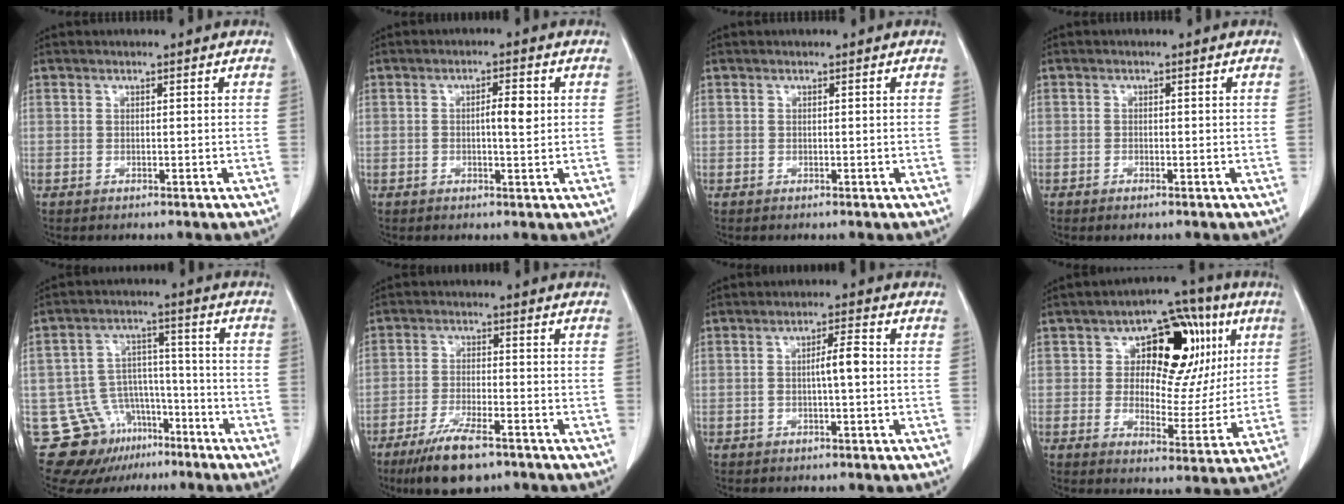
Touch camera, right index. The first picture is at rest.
{"total": 3.3, "force": [0.3, 0.7, 3.2], "torque": [-0.052, 0.001, 0.002]}
{"total": 0.0}
{"total": 0.9, "force": [-0.6, 0.3, 0.6], "torque": [-0.010, -0.001, -0.006]}
{"total": 12.6, "force": [-8.3, 8.9, 3.1], "torque": [-0.058, 0.061, -0.124]}
{"total": 9.0, "force": [-6.3, 2.1, 6.1], "torque": [-0.113, -0.016, -0.106]}
{"total": 3.6, "force": [-0.2, 0.4, 3.6], "torque": [-0.061, 0.008, -0.006]}
{"total": 14.5, "force": [4.8, 8.7, 10.5], "torque": [-0.121, 0.036, 0.074]}